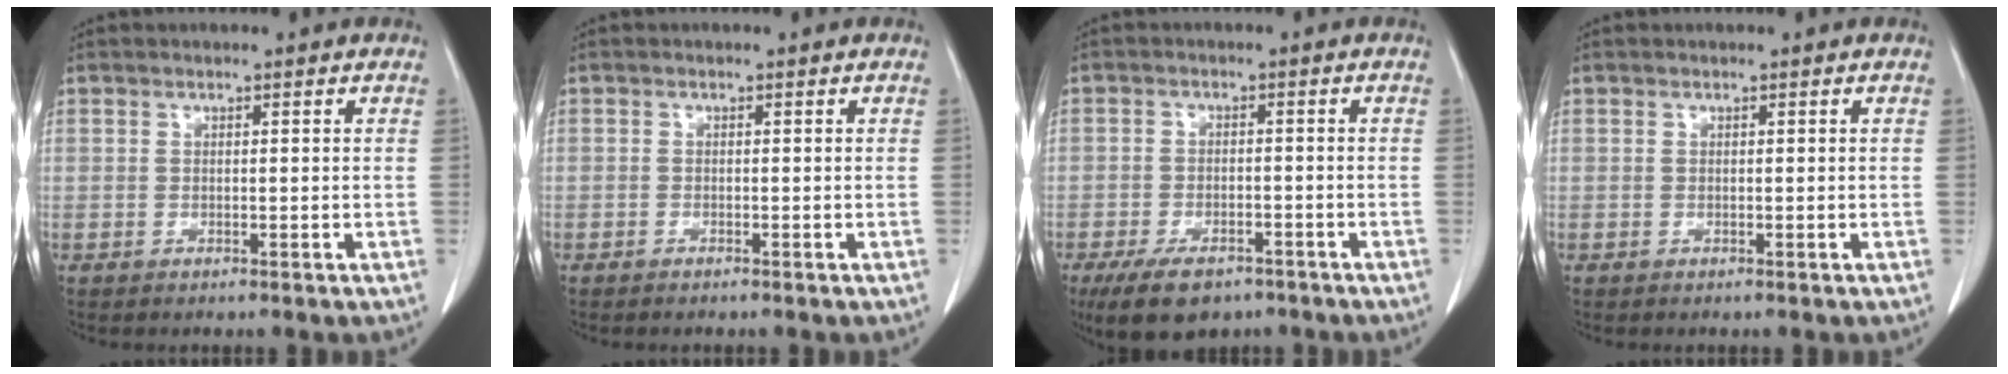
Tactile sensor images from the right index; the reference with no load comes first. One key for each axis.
{"total": 0.5, "fx": -0.5, "fy": 0.0, "fz": 0.1, "tx": -0.007, "ty": -0.001, "tz": -0.009}
{"total": 8.1, "fx": -5.8, "fy": 3.8, "fz": 4.1, "tx": -0.071, "ty": -0.003, "tz": -0.093}
{"total": 0.0}